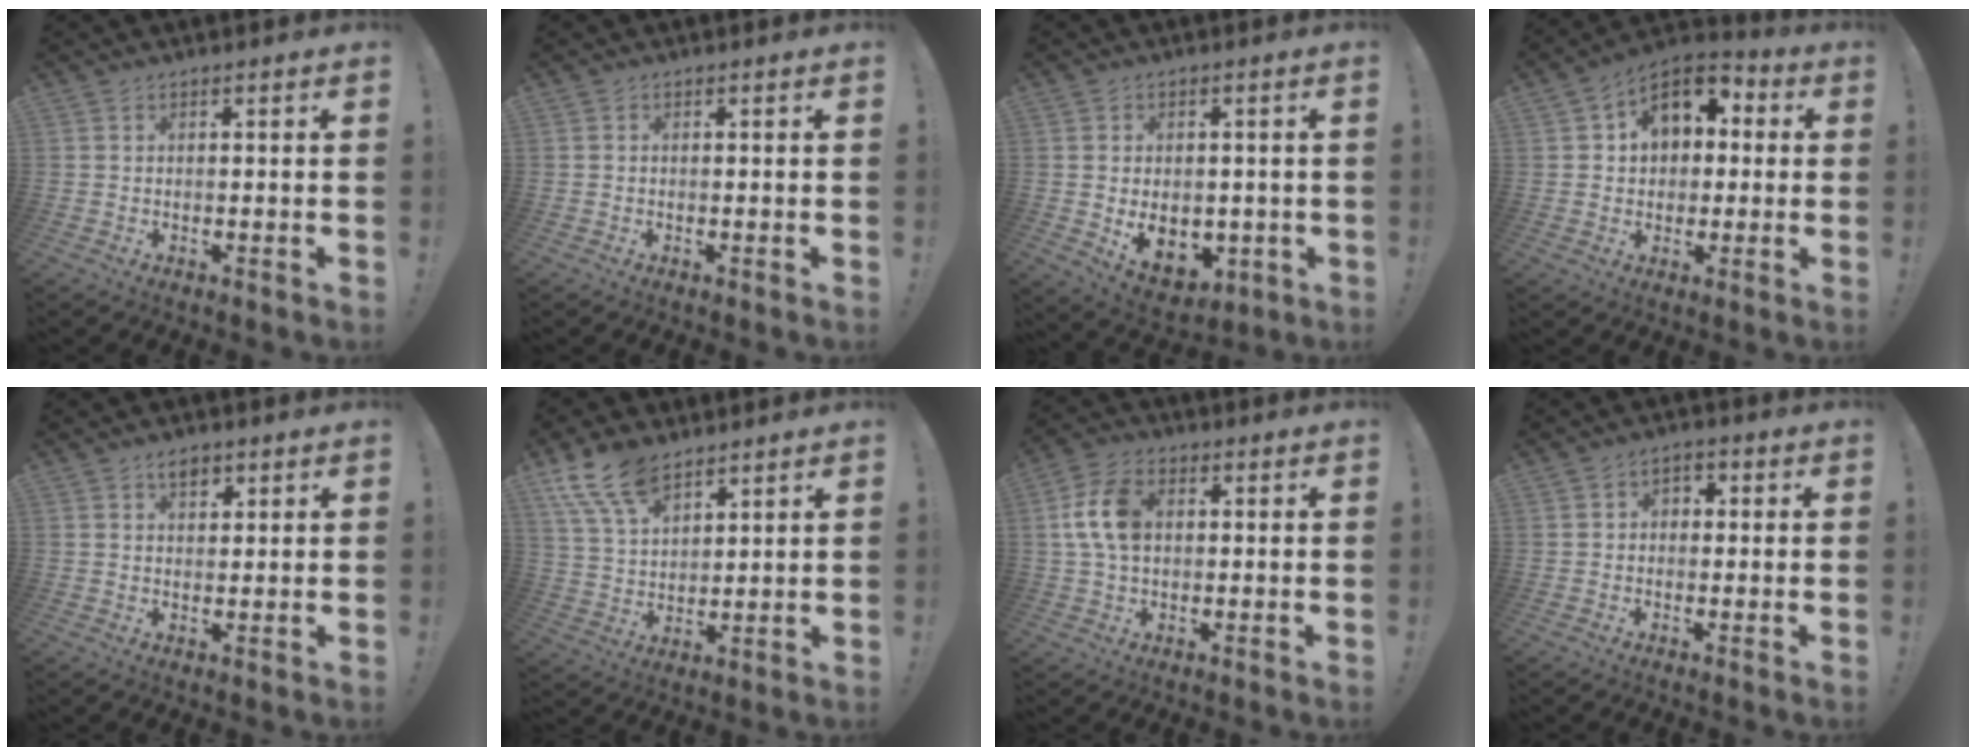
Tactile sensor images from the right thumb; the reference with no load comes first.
{"total": 0.0}
{"total": 8.8, "force": [-0.6, 7.1, 5.2], "torque": [-0.067, -0.002, 0.001]}
{"total": 11.5, "force": [3.6, 9.1, 6.1], "torque": [-0.083, -0.006, 0.072]}
{"total": 4.0, "force": [2.5, 2.3, 2.1], "torque": [-0.017, -0.009, 0.040]}
{"total": 12.2, "force": [8.7, 6.1, 6.0], "torque": [-0.113, -0.042, 0.167]}
{"total": 11.2, "force": [1.6, 7.5, 8.1], "torque": [-0.154, 0.008, 0.034]}
{"total": 3.0, "force": [-0.5, 2.6, 1.4], "torque": [-0.023, 0.007, -0.011]}